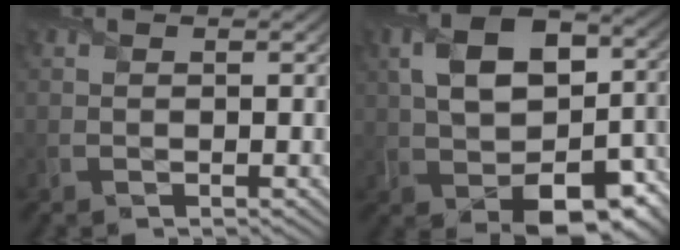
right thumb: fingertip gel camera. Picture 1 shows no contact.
{"total": 15.2, "force": [-2.5, 8.9, 12.0], "torque": [-0.203, -0.008, -0.034]}